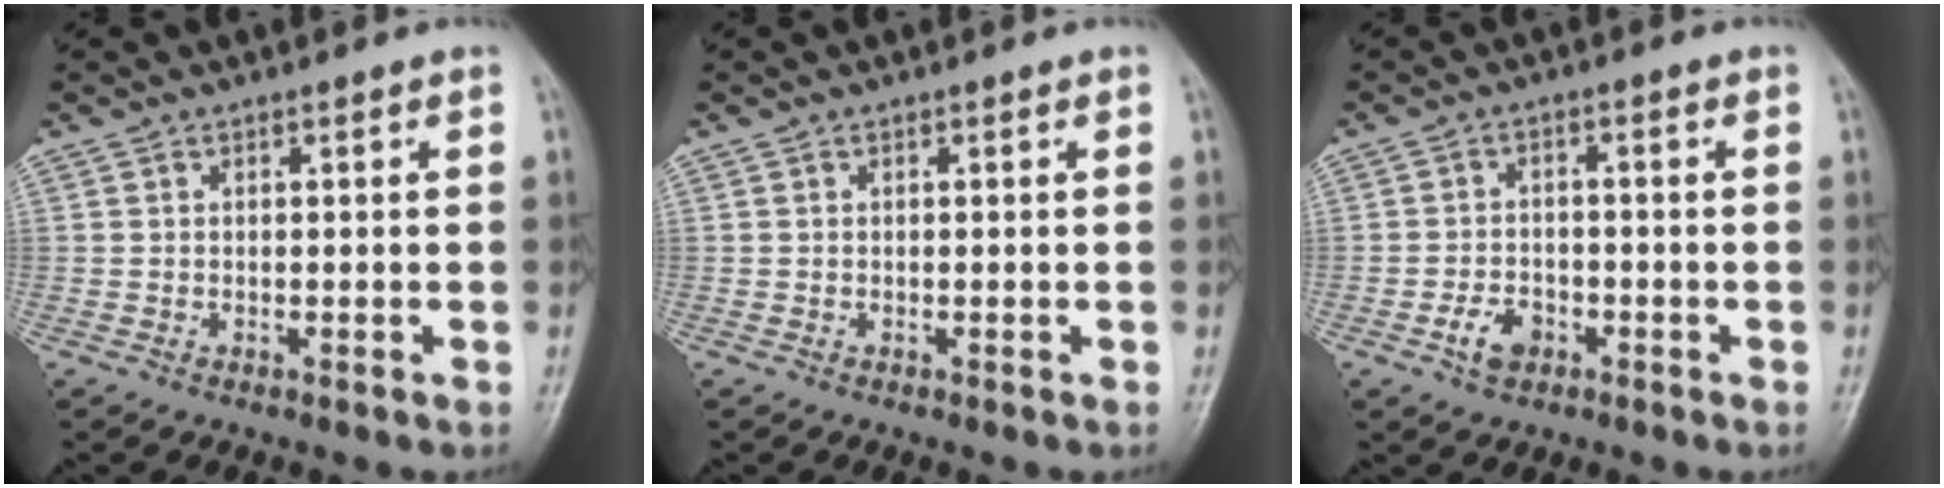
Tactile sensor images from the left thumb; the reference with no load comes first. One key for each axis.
{"total": 0.0}
{"total": 4.6, "fx": -2.2, "fy": 3.1, "fz": 2.5, "tx": -0.035, "ty": 0.015, "tz": -0.039}